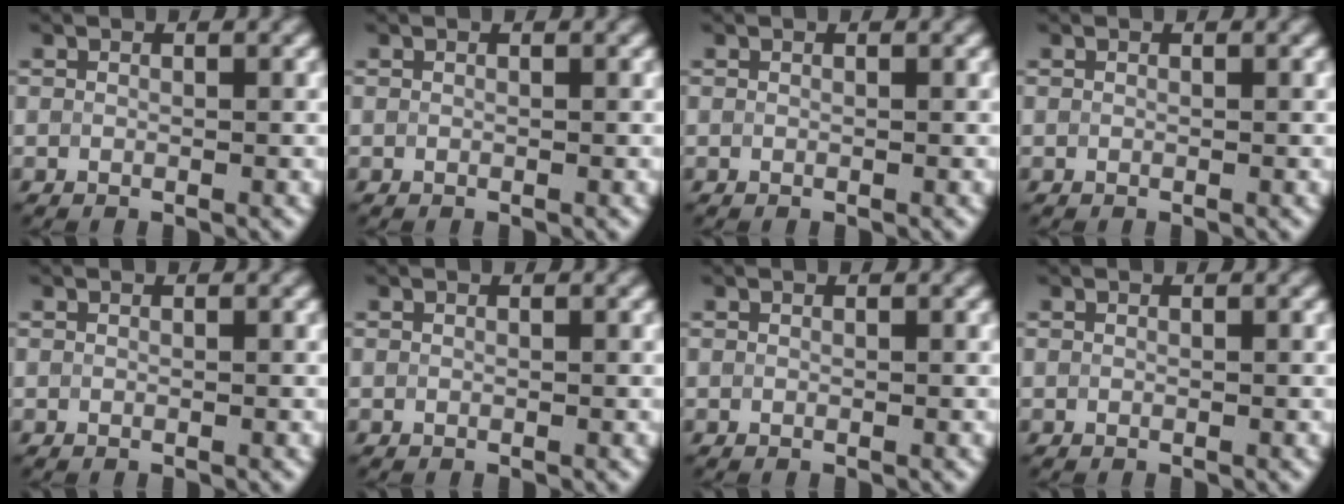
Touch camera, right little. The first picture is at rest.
{"total": 0.0}
{"total": 0.0}
{"total": 0.0}
{"total": 0.0}
{"total": 0.0}
{"total": 0.0}
{"total": 0.0}